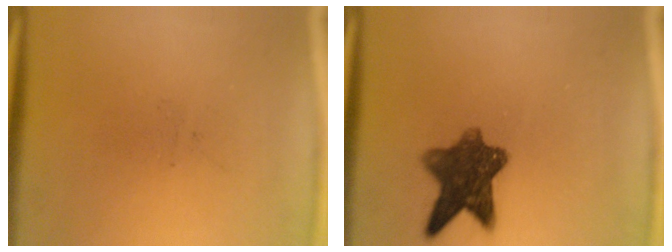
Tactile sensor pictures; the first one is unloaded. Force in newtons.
{"total": 8.7}